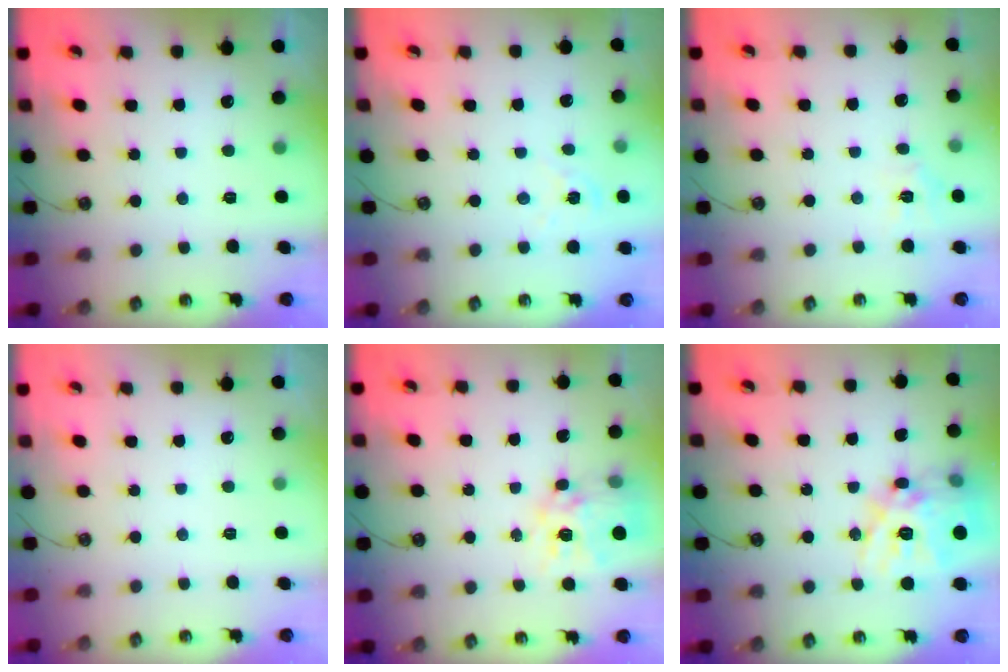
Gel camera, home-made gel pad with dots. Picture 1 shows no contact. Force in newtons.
{"total": 3.9, "press": 3.9, "slide": 0.5}
{"total": 4.8, "press": 4.7, "slide": 0.6}
{"total": 0.0}
{"total": 13.0, "press": 13.0, "slide": 1.1}
{"total": 21.8, "press": 21.5, "slide": 3.3}